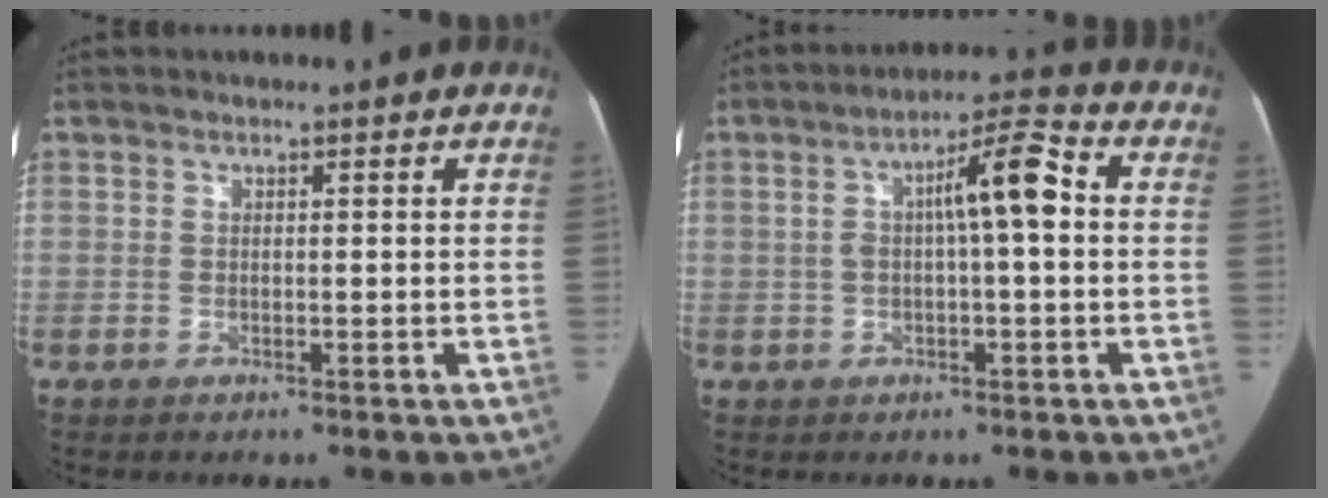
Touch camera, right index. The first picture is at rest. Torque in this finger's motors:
{"motor_torque": [0.79, 0.55, 0.23, 0.07]}